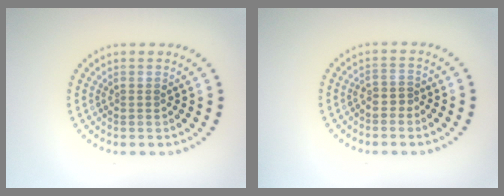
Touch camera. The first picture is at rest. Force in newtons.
{"total": 1.0, "press": 0.8, "slide": 0.6}